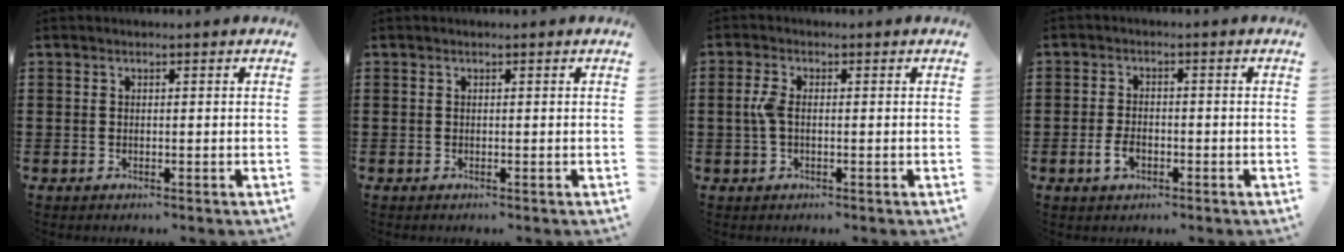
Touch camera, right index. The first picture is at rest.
{"total": 0.0}
{"total": 3.2, "force": [-0.2, 1.3, 2.9], "torque": [-0.077, -0.004, -0.011]}
{"total": 3.0, "force": [-1.2, 1.7, 2.2], "torque": [-0.048, -0.001, -0.022]}